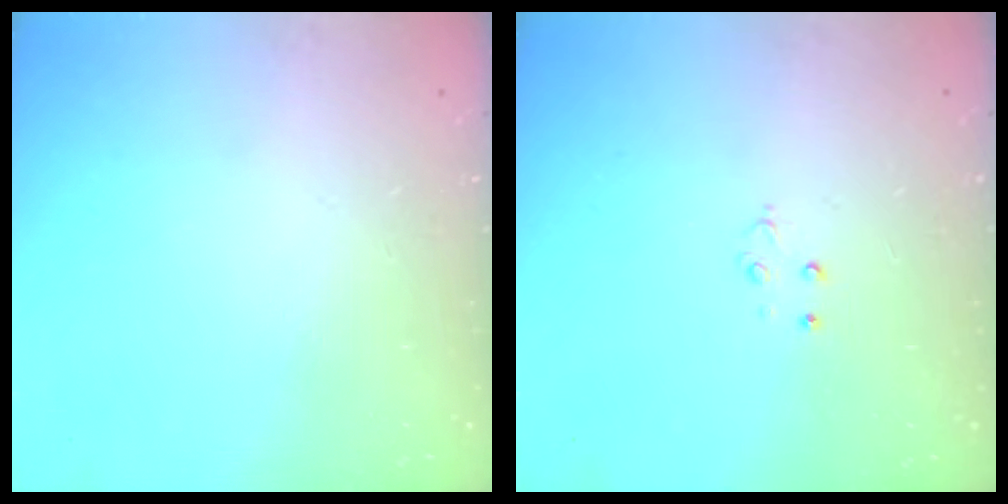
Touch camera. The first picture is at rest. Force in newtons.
{"total": 2.8, "press": 2.8, "slide": 0.3}